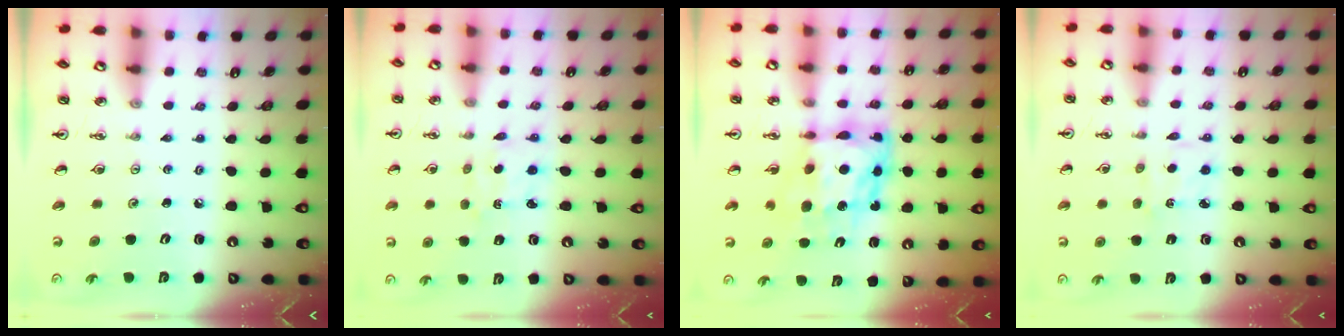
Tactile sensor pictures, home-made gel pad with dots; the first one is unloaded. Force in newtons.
{"total": 2.2, "press": 2.1, "slide": 0.5}
{"total": 10.8, "press": 10.7, "slide": 1.2}
{"total": 4.7, "press": 4.7, "slide": 0.3}